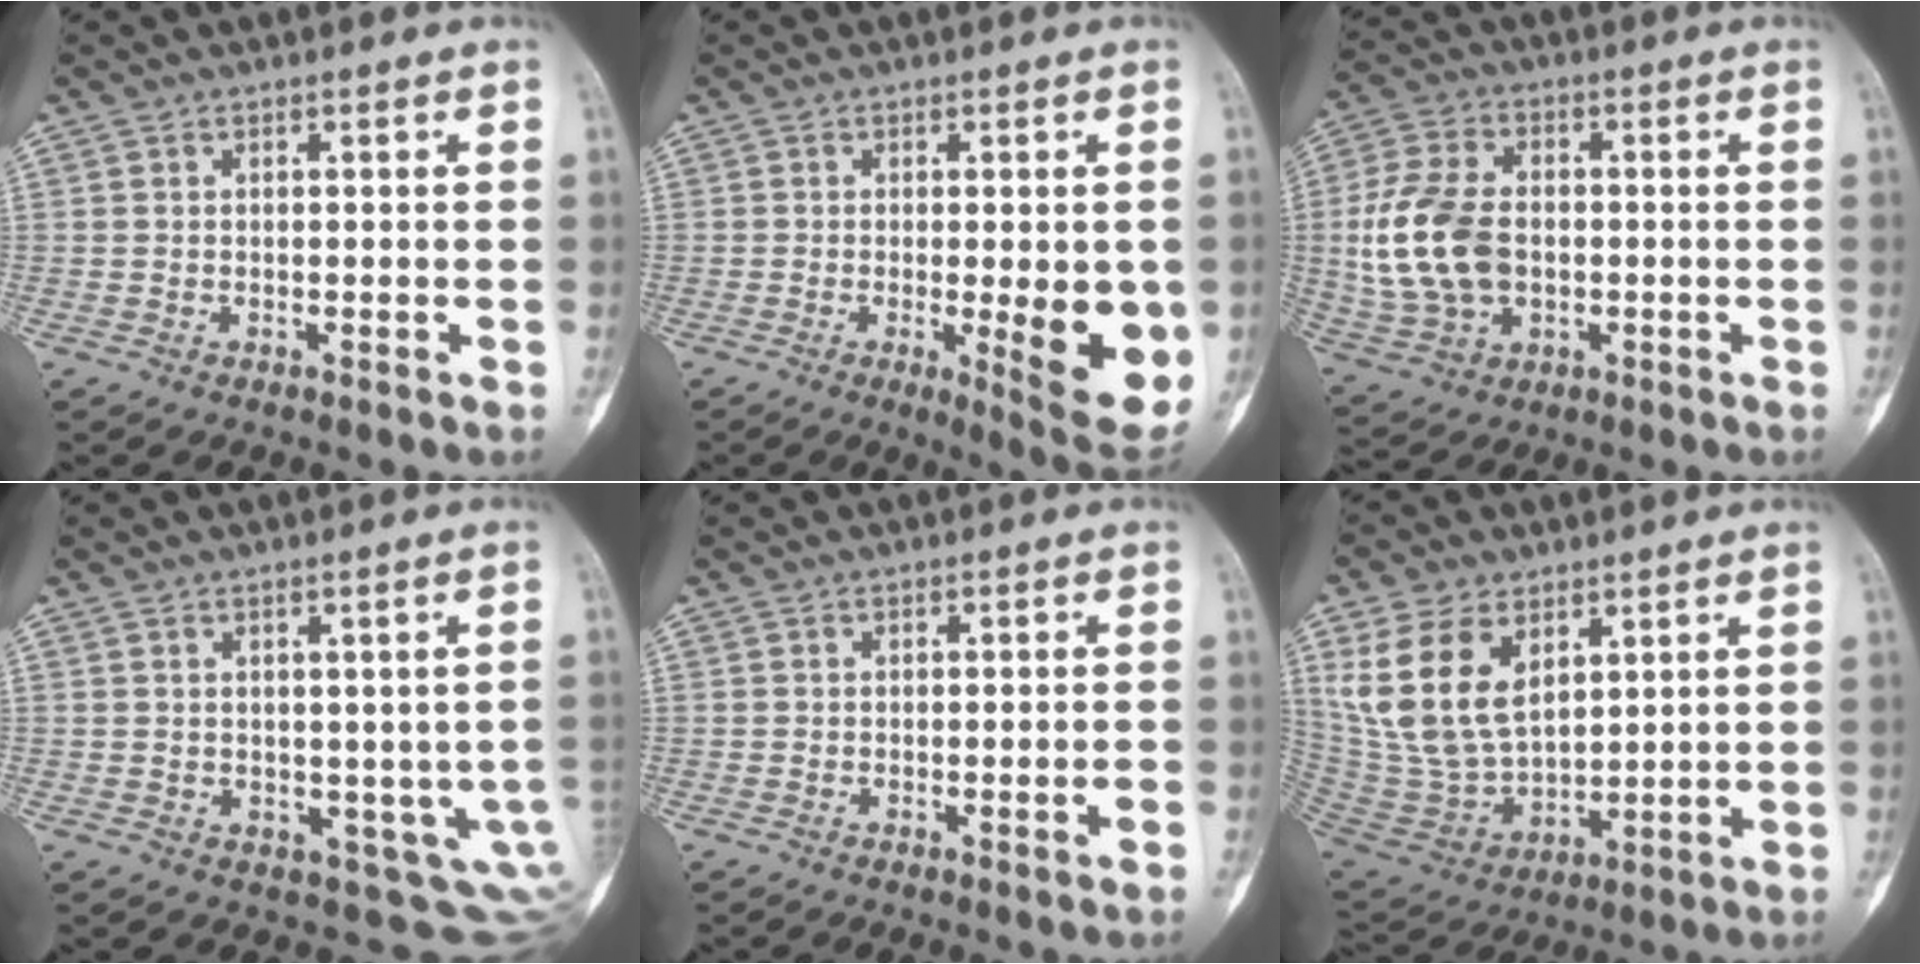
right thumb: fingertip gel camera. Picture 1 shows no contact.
{"total": 11.7, "force": [-1.8, 3.4, 11.0], "torque": [-0.126, -0.022, -0.015]}
{"total": 14.9, "force": [-0.4, 10.0, 11.0], "torque": [-0.219, 0.008, -0.001]}
{"total": 9.6, "force": [0.1, 5.6, 7.8], "torque": [-0.079, -0.024, 0.020]}
{"total": 1.6, "force": [-0.5, 0.2, 1.5], "torque": [-0.024, 0.002, -0.006]}
{"total": 16.0, "force": [6.5, 9.6, 11.0], "torque": [-0.208, -0.025, 0.147]}